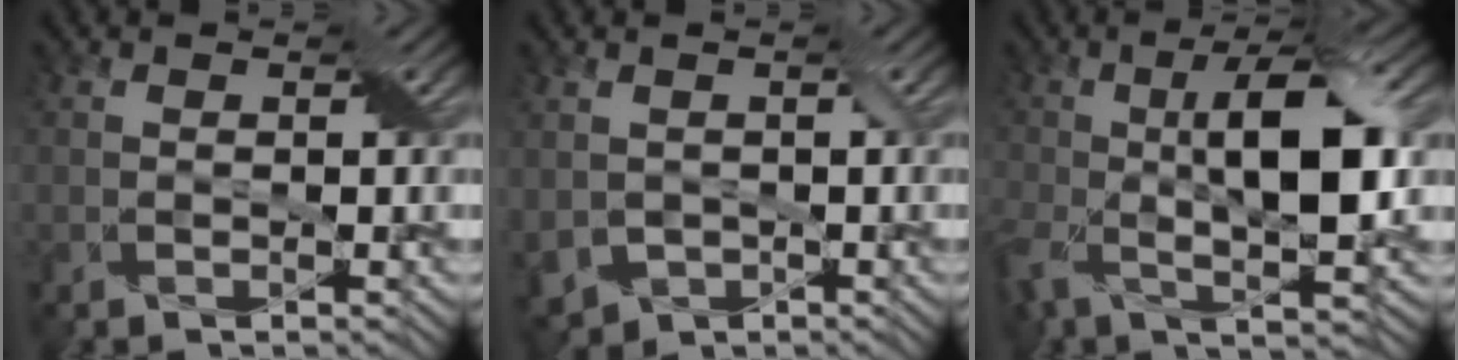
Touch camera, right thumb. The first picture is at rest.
{"total": 4.9, "force": [-1.3, 3.8, 2.9], "torque": [-0.082, -0.017, -0.023]}
{"total": 12.4, "force": [-0.2, 4.9, 11.4], "torque": [-0.215, -0.008, -0.007]}